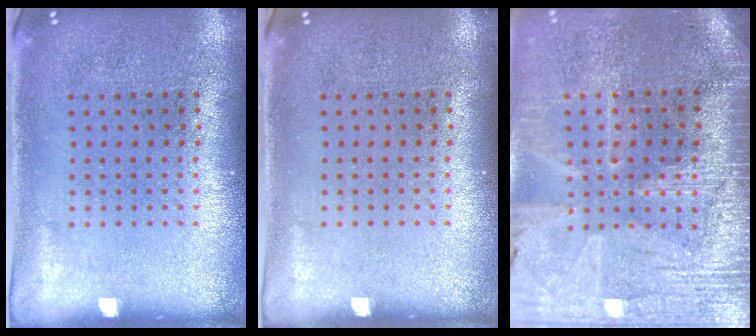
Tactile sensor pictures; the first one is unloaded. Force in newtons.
{"total": 0.0}
{"total": 3.5, "press": 3.3, "slide": 1.3}